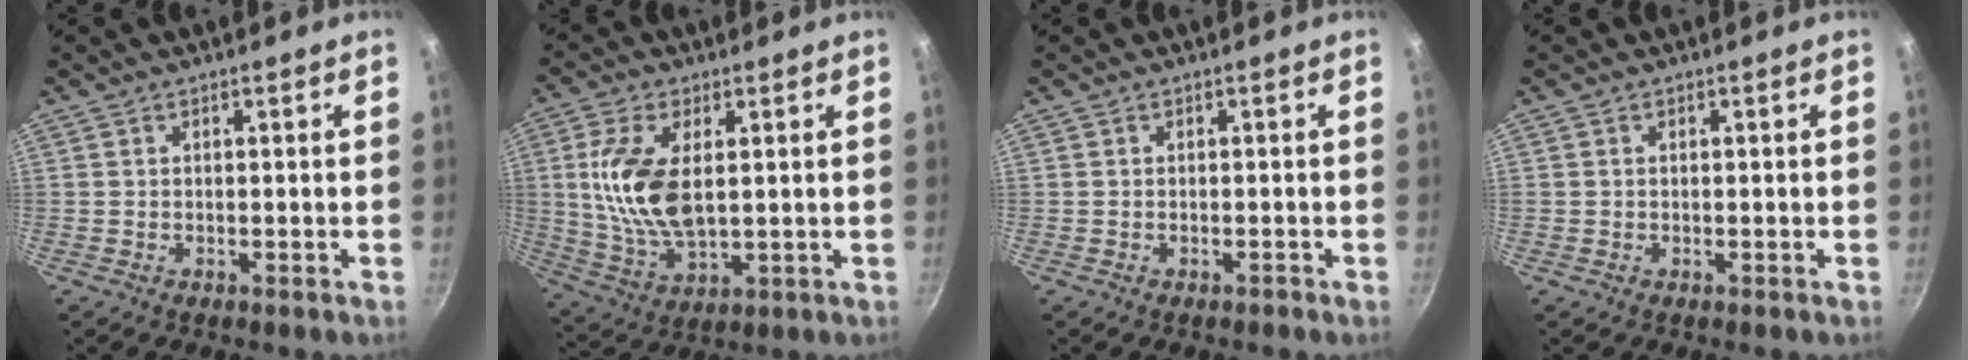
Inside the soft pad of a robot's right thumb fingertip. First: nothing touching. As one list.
[{"total": 13.8, "force": [1.9, 7.1, 11.7], "torque": [-0.241, -0.013, 0.045]}, {"total": 0.0}, {"total": 0.0}]